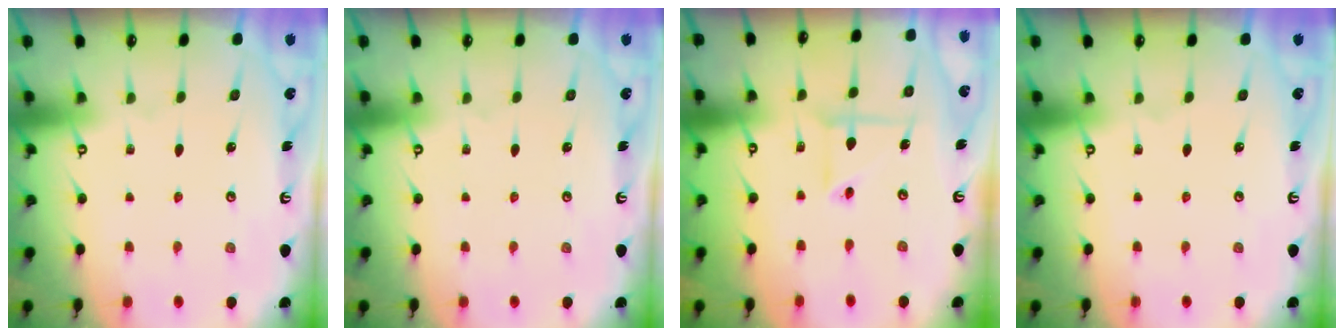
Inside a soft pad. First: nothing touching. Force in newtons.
{"total": 0.0}
{"total": 4.4, "press": 4.2, "slide": 1.4}
{"total": 0.0}